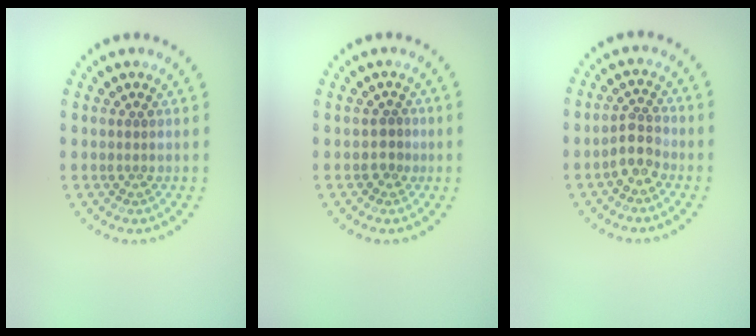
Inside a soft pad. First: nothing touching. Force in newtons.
{"total": 1.2, "press": 1.0, "slide": 0.7}
{"total": 2.4, "press": 2.2, "slide": 1.0}